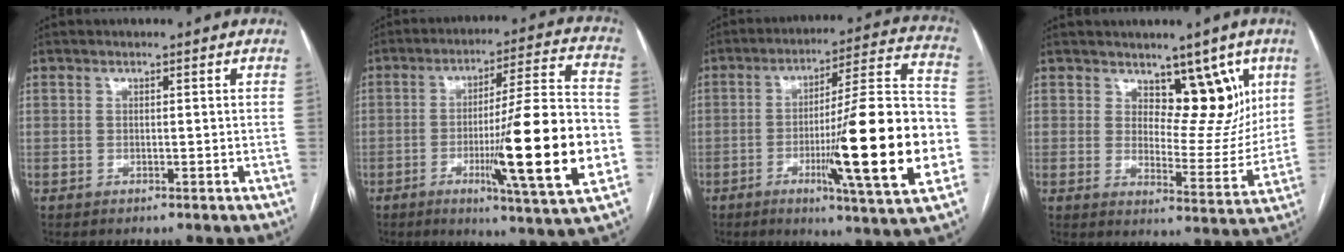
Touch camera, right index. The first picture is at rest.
{"total": 21.0, "force": [-5.1, 0.6, 20.3], "torque": [-0.288, -0.008, -0.075]}
{"total": 22.7, "force": [-5.5, 0.8, 22.0], "torque": [-0.300, -0.004, -0.084]}
{"total": 9.1, "force": [5.0, 4.7, 5.9], "torque": [-0.060, -0.003, 0.082]}